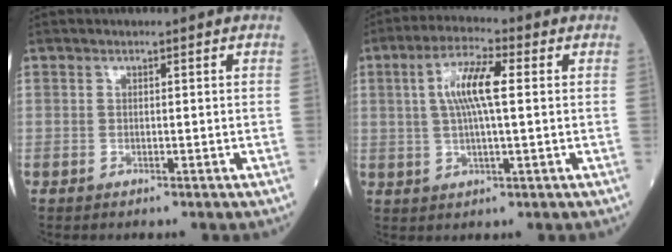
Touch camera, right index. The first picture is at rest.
{"total": 7.8, "force": [1.5, 1.2, 7.6], "torque": [-0.152, 0.010, 0.026]}